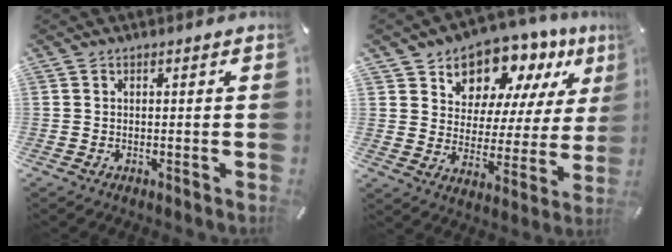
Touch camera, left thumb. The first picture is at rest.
{"total": 11.5, "force": [9.7, 6.2, 0.6], "torque": [-0.022, -0.103, 0.179]}